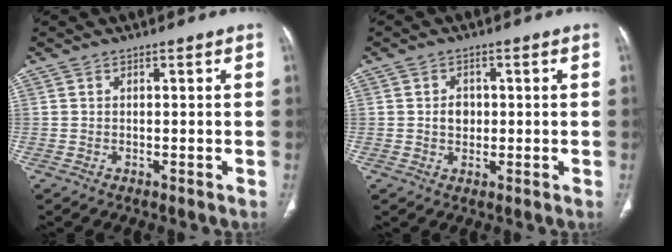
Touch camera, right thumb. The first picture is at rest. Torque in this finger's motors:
{"motor_torque": [-0.21, 0.41, 0.39, -0.23, -0.02]}